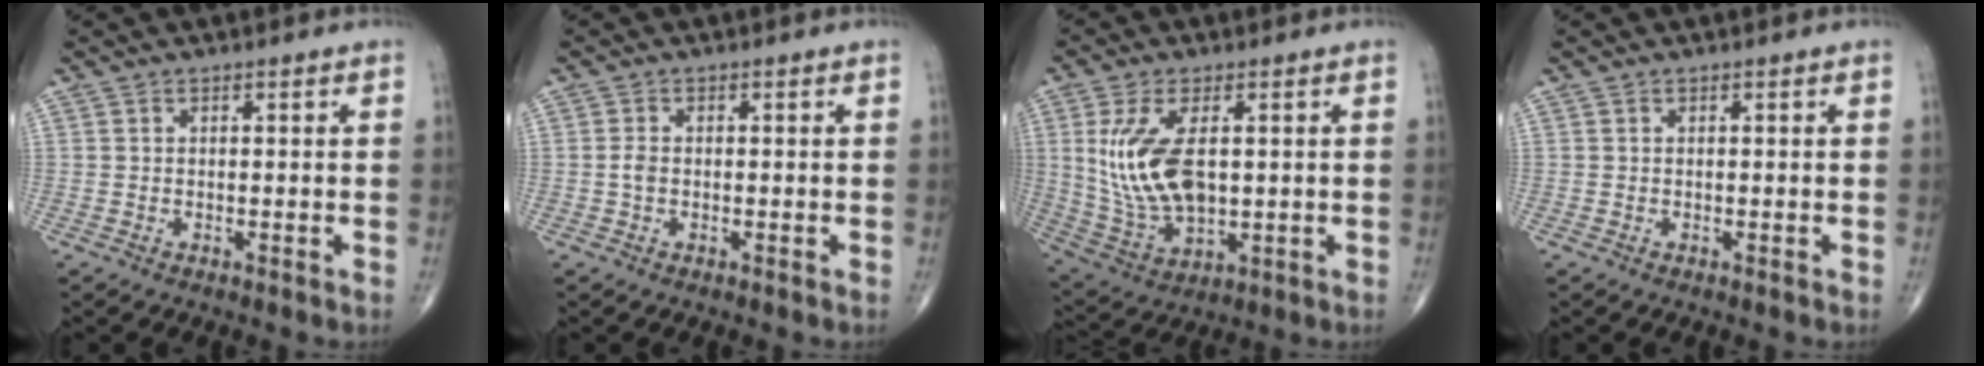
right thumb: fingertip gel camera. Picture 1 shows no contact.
{"total": 1.4, "force": [-0.3, 0.9, 1.1], "torque": [-0.022, 0.001, -0.006]}
{"total": 14.1, "force": [1.8, 7.4, 11.8], "torque": [-0.241, -0.012, 0.050]}
{"total": 0.0}